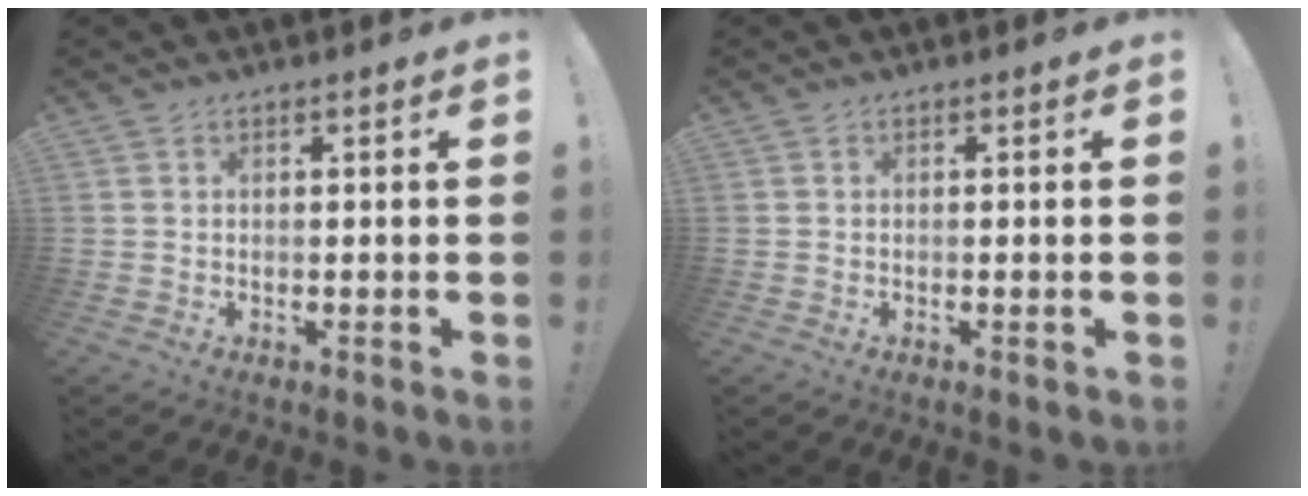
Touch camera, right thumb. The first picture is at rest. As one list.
[{"total": 0.8, "force": [-0.2, -0.4, 0.6], "torque": [-0.014, -0.001, -0.003]}]